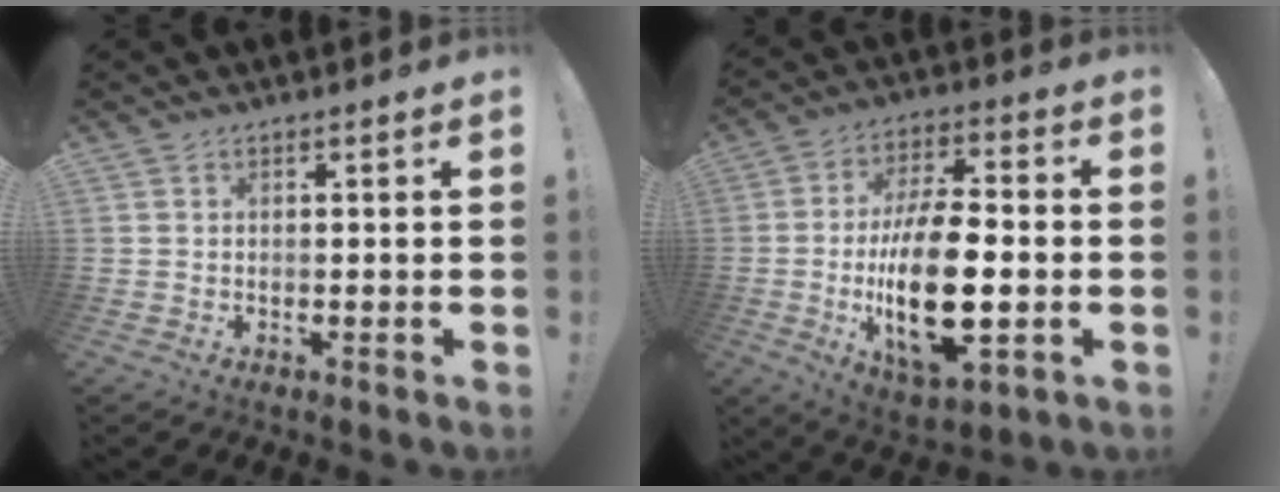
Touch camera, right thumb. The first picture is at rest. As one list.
[{"total": 21.3, "force": [-3.7, 9.2, 18.9], "torque": [-0.348, -0.001, -0.058]}]